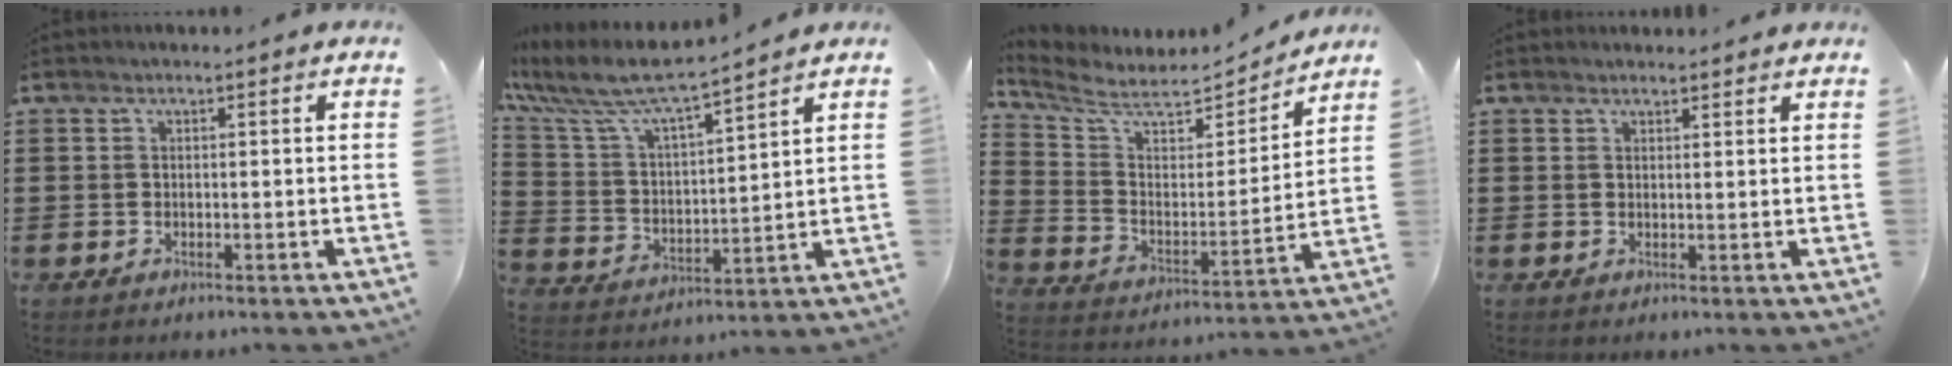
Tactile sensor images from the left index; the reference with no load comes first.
{"total": 8.4, "force": [7.6, 0.7, 3.7], "torque": [-0.107, -0.045, 0.126]}
{"total": 6.9, "force": [6.3, 1.7, 2.3], "torque": [-0.079, -0.048, 0.106]}
{"total": 1.4, "force": [1.4, 0.2, 0.2], "torque": [-0.006, 0.001, 0.027]}